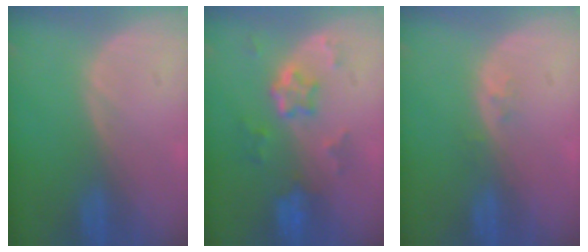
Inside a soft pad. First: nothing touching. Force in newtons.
{"total": 5.9, "press": 5.3, "slide": 2.6}
{"total": 1.1, "press": 0.8, "slide": 0.7}